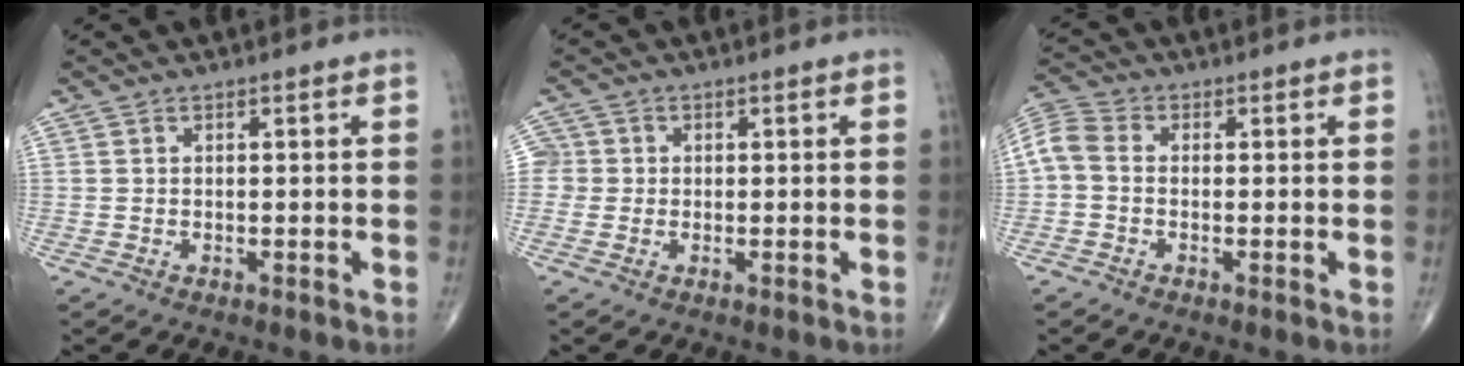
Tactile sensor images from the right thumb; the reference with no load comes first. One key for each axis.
{"total": 3.0, "fx": 0.0, "fy": 3.0, "fz": 0.3, "tx": 0.015, "ty": 0.009, "tz": -0.004}
{"total": 6.7, "fx": -0.3, "fy": 4.8, "fz": 4.7, "tx": -0.105, "ty": 0.018, "tz": -0.018}